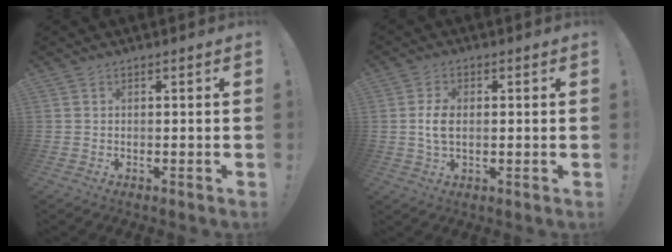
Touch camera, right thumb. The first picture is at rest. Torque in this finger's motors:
{"motor_torque": [-0.27, 0.13, 0.05, 0.07, 0.00]}